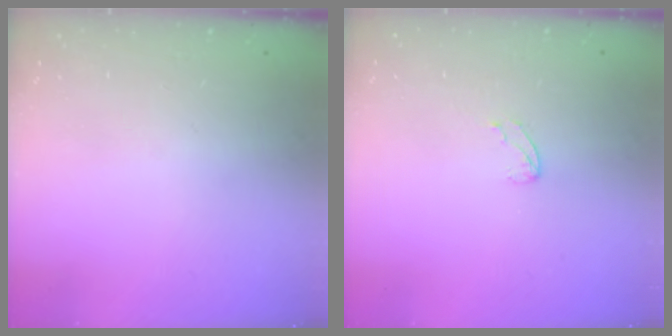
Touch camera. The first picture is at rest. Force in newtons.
{"total": 3.1, "press": 3.1, "slide": 0.3}